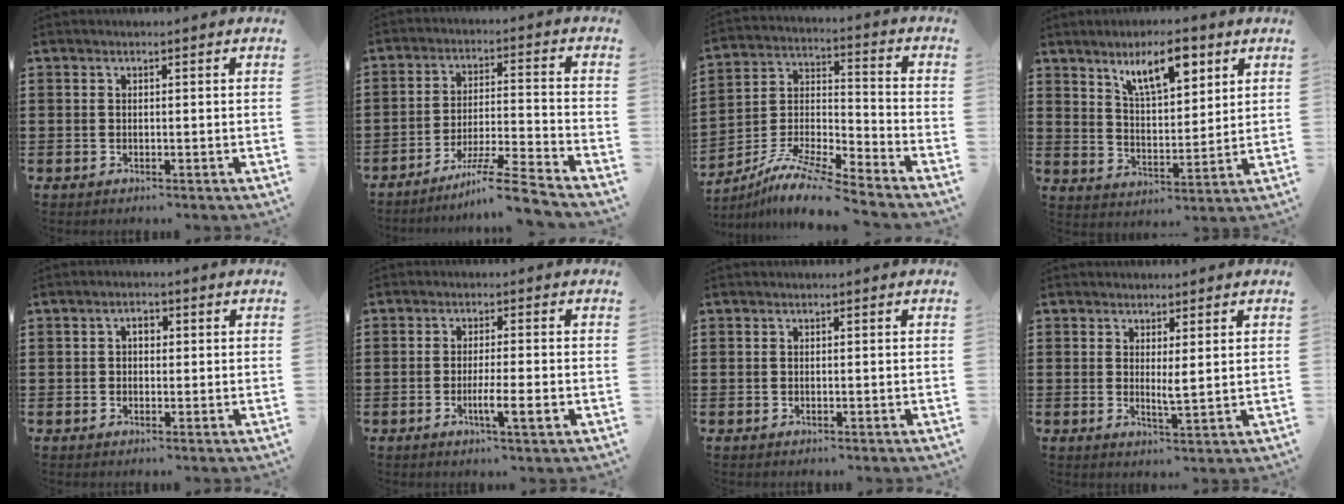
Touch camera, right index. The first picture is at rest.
{"total": 8.2, "force": [-6.8, -0.2, 4.6], "torque": [-0.086, -0.001, -0.131]}
{"total": 9.1, "force": [-8.2, 0.5, 3.9], "torque": [-0.084, 0.002, -0.168]}
{"total": 9.3, "force": [5.6, 3.3, 6.6], "torque": [-0.111, -0.010, 0.093]}
{"total": 1.8, "force": [0.1, 1.2, 1.4], "torque": [-0.030, 0.007, 0.001]}
{"total": 4.8, "force": [-1.7, 0.3, 4.5], "torque": [-0.072, -0.010, -0.028]}
{"total": 0.0}
{"total": 2.4, "force": [1.1, 0.0, 2.1], "torque": [-0.037, -0.008, 0.018]}